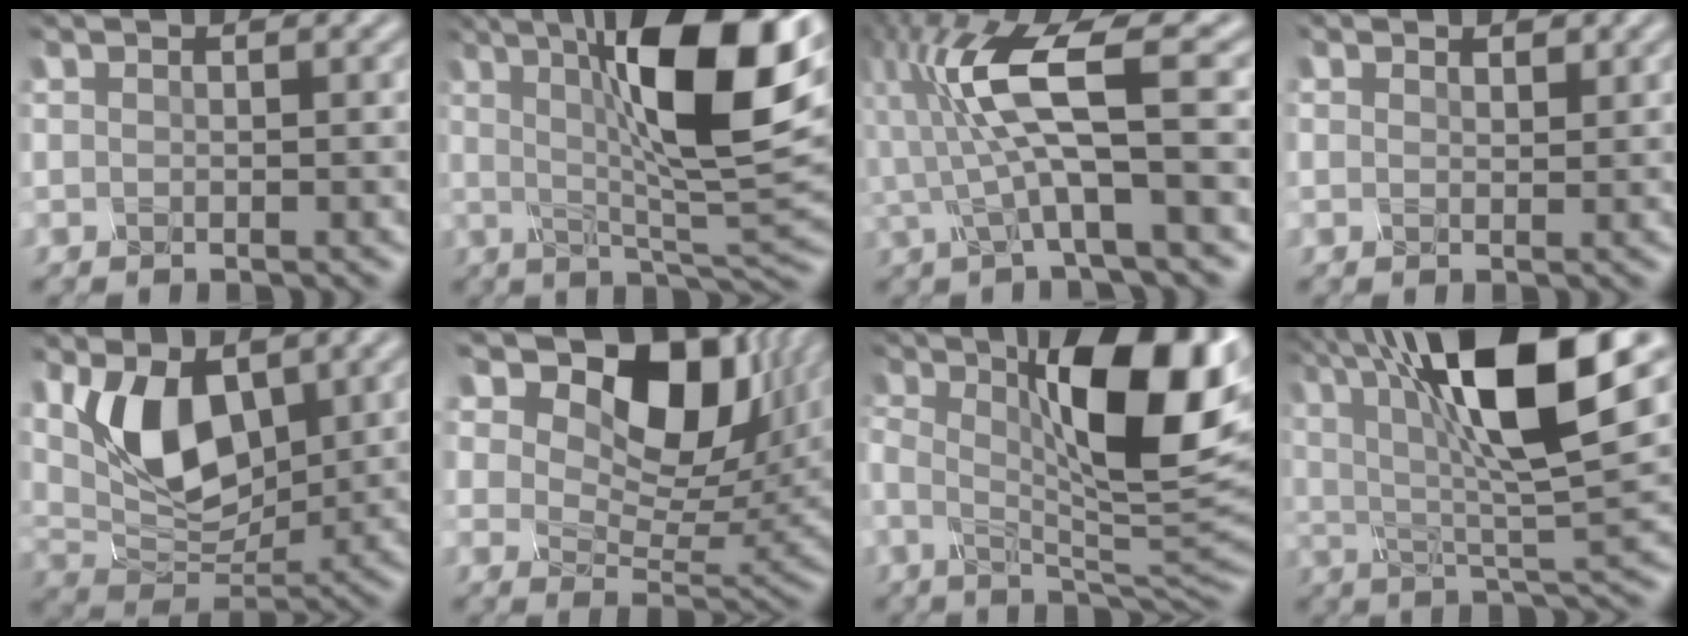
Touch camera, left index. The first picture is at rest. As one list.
[{"total": 13.9, "force": [3.5, 3.8, 12.9], "torque": [-0.188, 0.006, 0.052]}, {"total": 7.0, "force": [-0.1, 1.3, 6.9], "torque": [-0.146, 0.011, -0.003]}, {"total": 0.9, "force": [0.8, 0.5, 0.2], "torque": [-0.001, 0.001, 0.018]}, {"total": 7.1, "force": [1.8, 4.0, 5.6], "torque": [-0.106, -0.011, 0.030]}, {"total": 13.1, "force": [6.2, 7.7, 8.5], "torque": [-0.133, 0.011, 0.096]}, {"total": 11.9, "force": [2.1, 3.0, 11.4], "torque": [-0.165, 0.004, 0.030]}, {"total": 13.3, "force": [5.3, 3.9, 11.5], "torque": [-0.198, 0.012, 0.084]}]